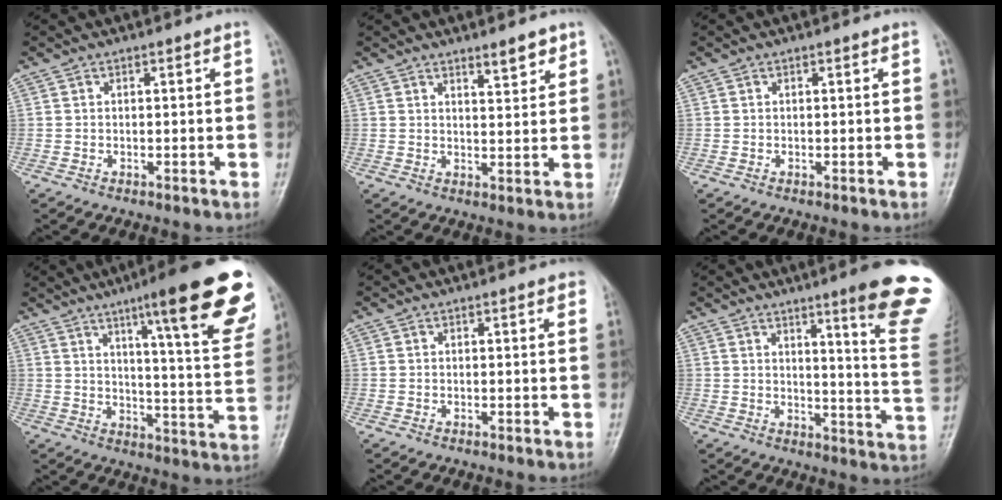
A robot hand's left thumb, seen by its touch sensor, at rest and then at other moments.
{"total": 4.0, "force": [3.0, 1.0, 2.4], "torque": [-0.025, -0.023, 0.045]}
{"total": 0.0}
{"total": 23.2, "force": [13.4, 3.6, 18.6], "torque": [-0.226, -0.051, 0.178]}
{"total": 2.3, "force": [1.5, 0.6, 1.7], "torque": [-0.010, 0.004, 0.012]}
{"total": 17.0, "force": [10.7, 0.8, 13.3], "torque": [-0.140, -0.070, 0.129]}